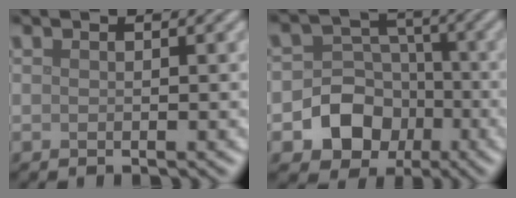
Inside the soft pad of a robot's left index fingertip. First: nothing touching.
{"total": 7.4, "force": [-2.7, 6.4, 2.4], "torque": [-0.014, 0.001, -0.073]}